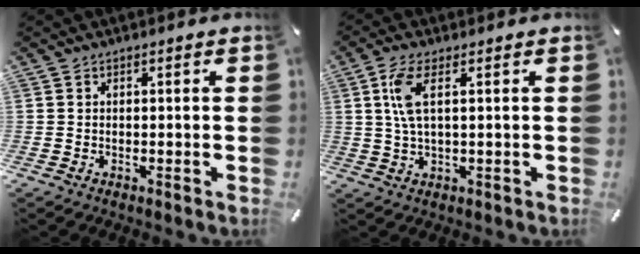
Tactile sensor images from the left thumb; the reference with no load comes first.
{"total": 6.2, "force": [1.7, 2.1, 5.6], "torque": [-0.123, 0.002, 0.026]}